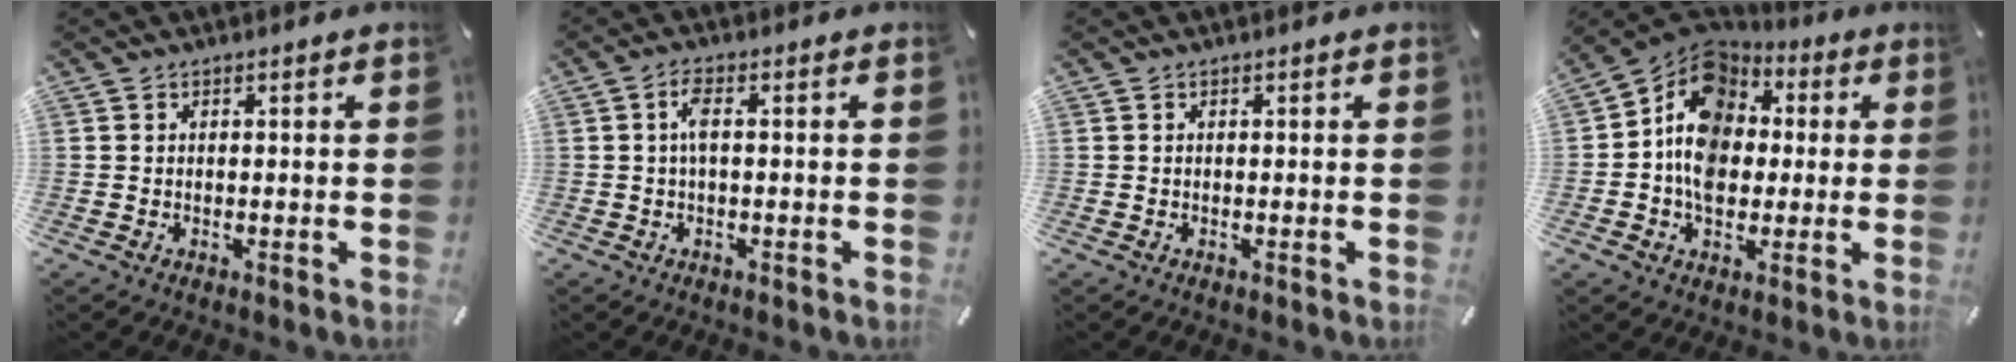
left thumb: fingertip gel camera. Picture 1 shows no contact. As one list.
[{"total": 3.4, "force": [0.1, 1.0, 3.3], "torque": [-0.065, 0.007, 0.000]}, {"total": 0.0}, {"total": 12.5, "force": [-0.2, 10.4, 7.0], "torque": [-0.120, 0.004, -0.006]}]